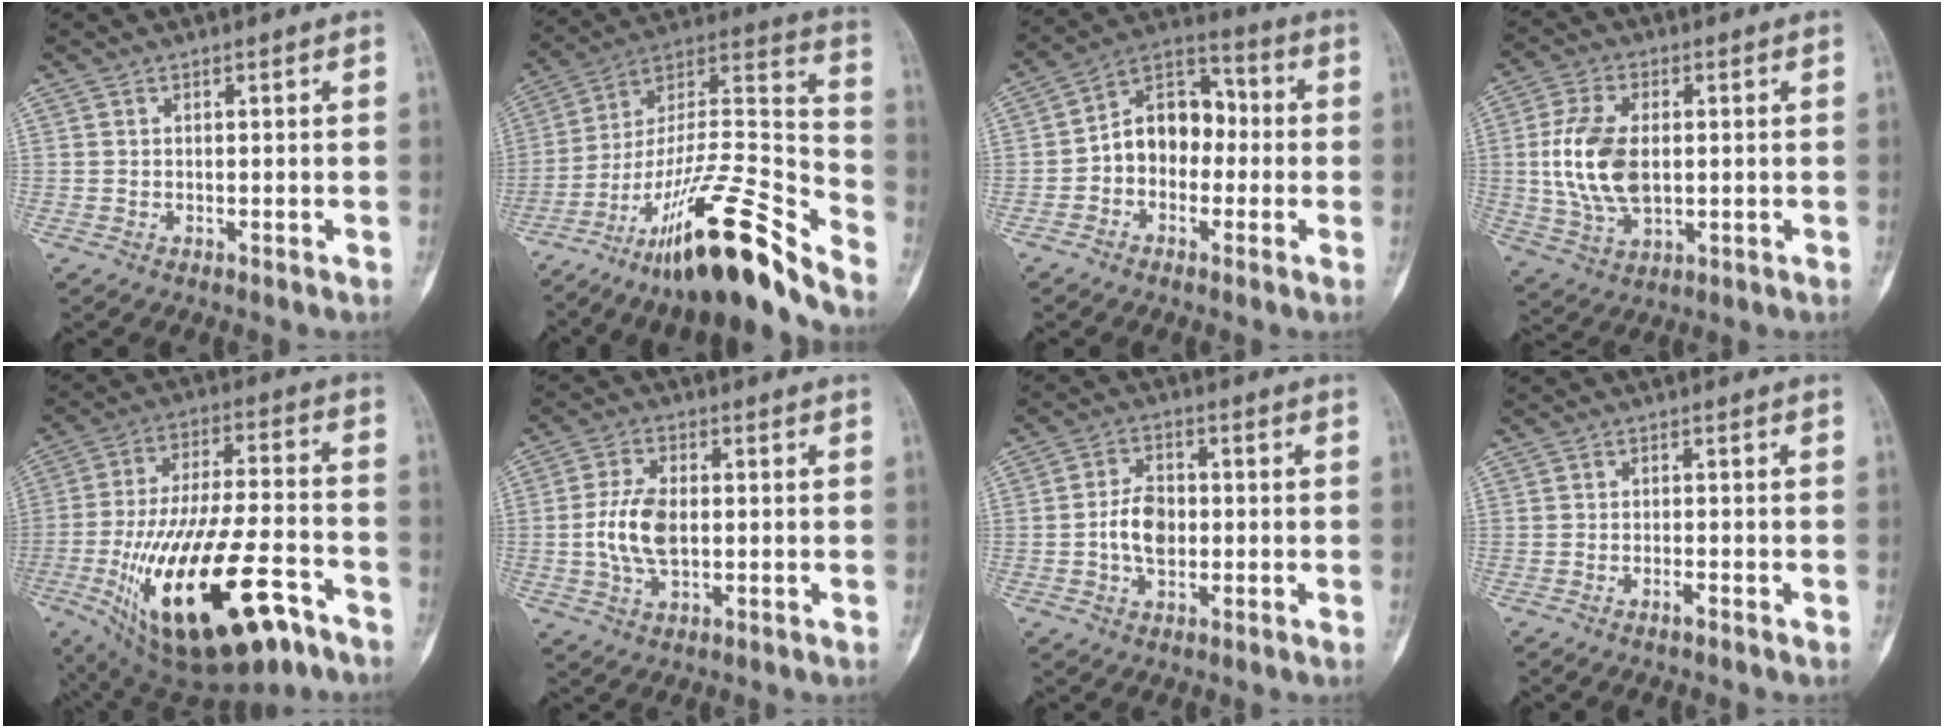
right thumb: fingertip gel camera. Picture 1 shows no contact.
{"total": 25.9, "force": [-18.2, 4.6, 17.8], "torque": [-0.276, 0.099, -0.312]}
{"total": 11.2, "force": [-1.2, 8.4, 7.4], "torque": [-0.080, 0.048, -0.038]}
{"total": 12.8, "force": [0.5, 7.5, 10.3], "torque": [-0.200, -0.003, 0.017]}
{"total": 28.2, "force": [-13.0, 11.1, 22.4], "torque": [-0.406, 0.046, -0.203]}
{"total": 8.6, "force": [-0.4, 4.9, 7.1], "torque": [-0.145, 0.005, -0.007]}
{"total": 6.8, "force": [-0.8, 4.5, 5.1], "torque": [-0.079, 0.013, -0.018]}
{"total": 1.3, "force": [-0.9, 0.3, 0.8], "torque": [-0.015, 0.006, -0.018]}